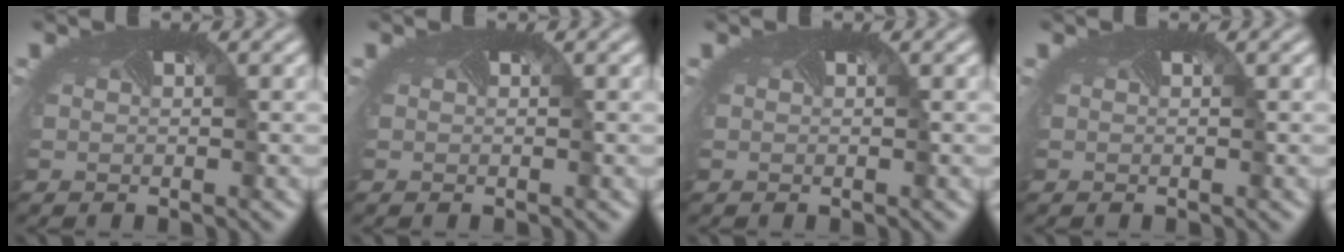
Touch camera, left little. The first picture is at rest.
{"total": 0.0}
{"total": 0.0}
{"total": 0.0}